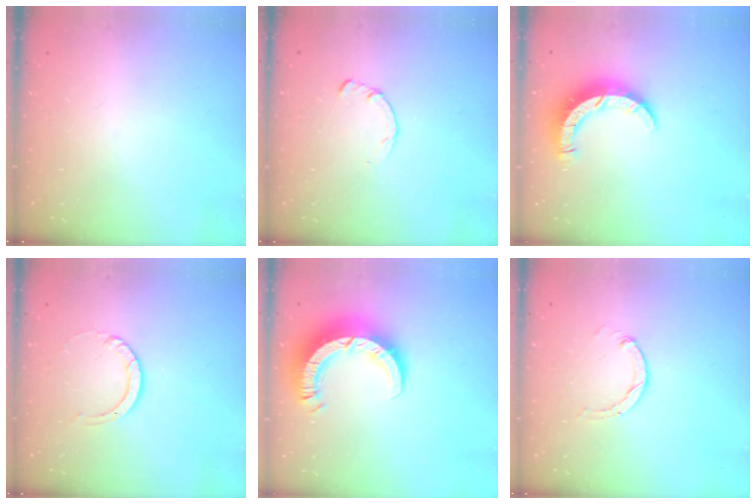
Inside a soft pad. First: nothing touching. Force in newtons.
{"total": 2.2, "press": 2.2, "slide": 0.3}
{"total": 8.3, "press": 8.3, "slide": 0.4}
{"total": 3.0, "press": 3.0, "slide": 0.3}
{"total": 10.6, "press": 10.5, "slide": 1.0}
{"total": 0.0}